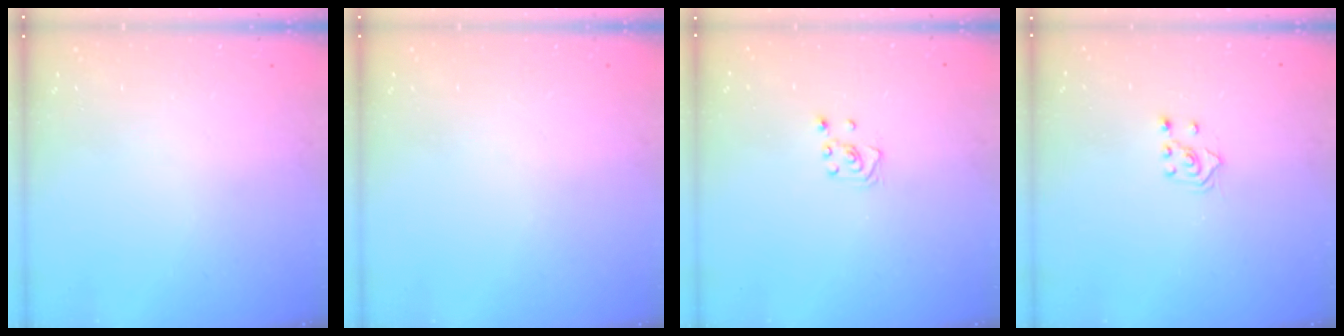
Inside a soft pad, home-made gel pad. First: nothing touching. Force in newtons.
{"total": 0.0}
{"total": 3.0, "press": 2.9, "slide": 0.3}
{"total": 3.2, "press": 3.1, "slide": 0.9}